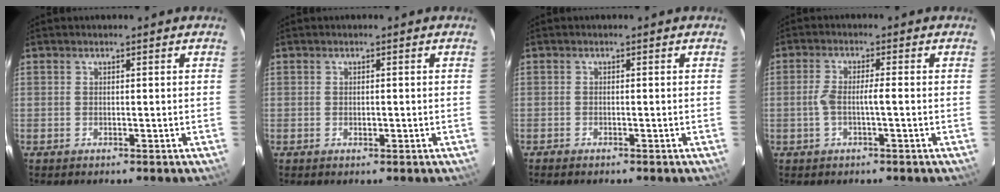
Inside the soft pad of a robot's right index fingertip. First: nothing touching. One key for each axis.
{"total": 0.8, "fx": -0.2, "fy": 0.4, "fz": 0.7, "tx": -0.013, "ty": -0.001, "tz": -0.003}
{"total": 1.3, "fx": -1.1, "fy": 0.3, "fz": 0.7, "tx": -0.012, "ty": -0.002, "tz": -0.012}
{"total": 3.7, "fx": -0.6, "fy": 0.5, "fz": 3.6, "tx": -0.076, "ty": 0.010, "tz": -0.009}